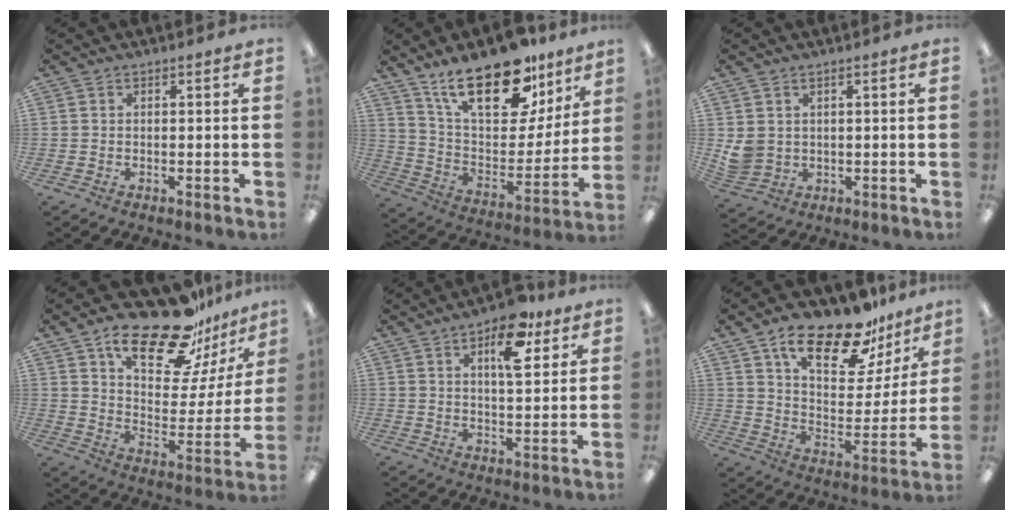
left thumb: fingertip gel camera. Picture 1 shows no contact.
{"total": 24.4, "force": [16.5, 10.6, 14.6], "torque": [-0.227, -0.100, 0.287]}
{"total": 4.1, "force": [1.4, 3.6, 1.4], "torque": [-0.031, -0.003, 0.028]}
{"total": 23.2, "force": [17.1, 8.5, 13.2], "torque": [-0.205, -0.110, 0.288]}
{"total": 11.8, "force": [6.2, 5.4, 8.4], "torque": [-0.112, -0.021, 0.099]}
{"total": 20.8, "force": [15.0, 8.2, 11.8], "torque": [-0.182, -0.092, 0.253]}